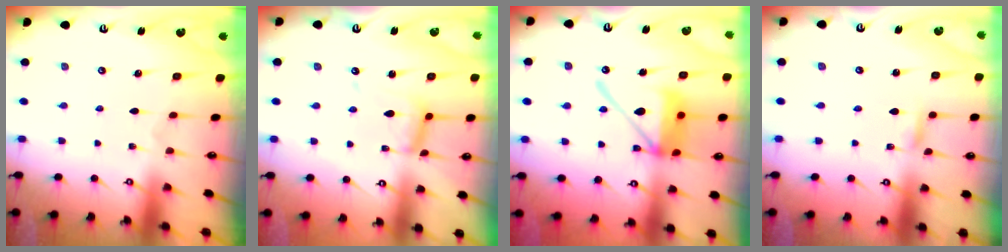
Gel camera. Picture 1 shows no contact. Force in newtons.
{"total": 11.1, "press": 11.0, "slide": 1.0}
{"total": 15.0, "press": 14.9, "slide": 1.8}
{"total": 1.9, "press": 1.9, "slide": 0.1}